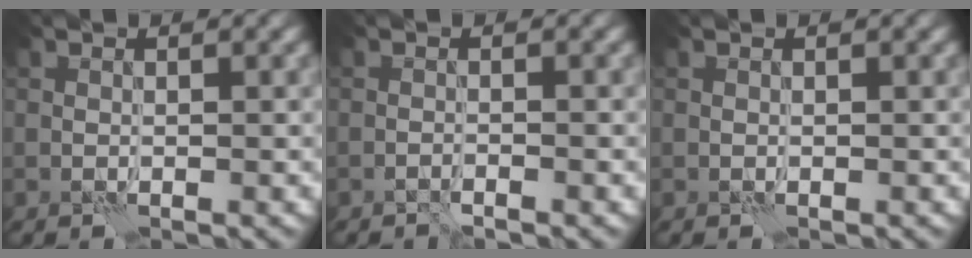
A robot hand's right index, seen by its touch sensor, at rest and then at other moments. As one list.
[{"total": 0.8, "force": [-0.8, 0.0, 0.3], "torque": [-0.004, 0.005, -0.018]}, {"total": 0.0}]